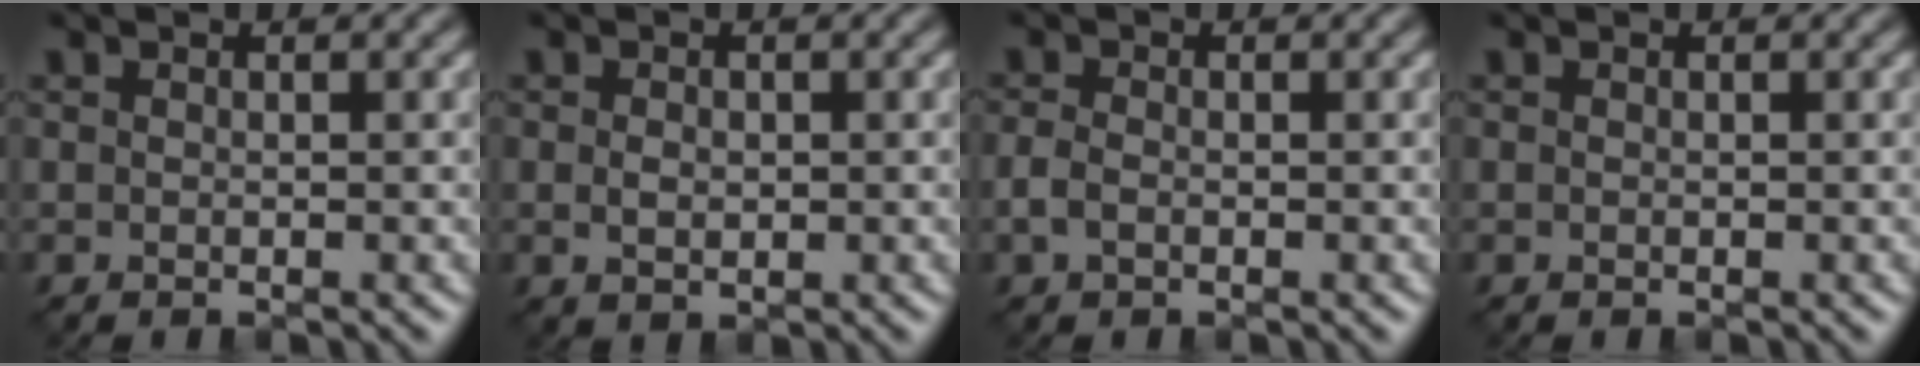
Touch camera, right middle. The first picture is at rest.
{"total": 1.5, "force": [0.0, 1.1, 1.1], "torque": [-0.020, -0.002, 0.002]}
{"total": 1.4, "force": [-0.5, 0.9, 1.0], "torque": [-0.022, 0.000, -0.013]}
{"total": 0.0}